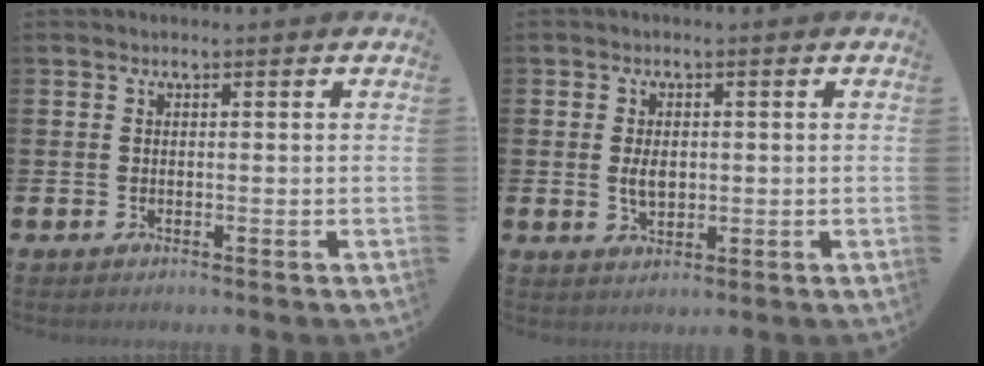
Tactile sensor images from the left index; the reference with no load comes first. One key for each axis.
{"total": 3.0, "fx": 0.1, "fy": 1.8, "fz": 2.4, "tx": -0.033, "ty": 0.001, "tz": -0.002}